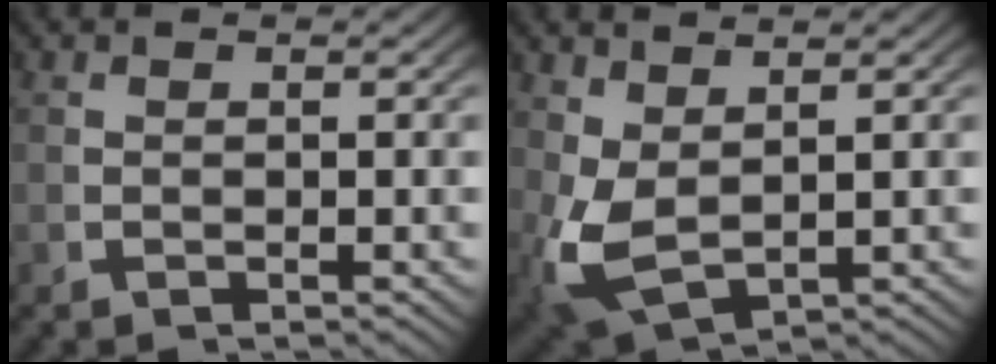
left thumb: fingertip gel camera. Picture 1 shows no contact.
{"total": 6.0, "force": [-0.5, 4.0, 4.4], "torque": [-0.113, -0.037, 0.020]}